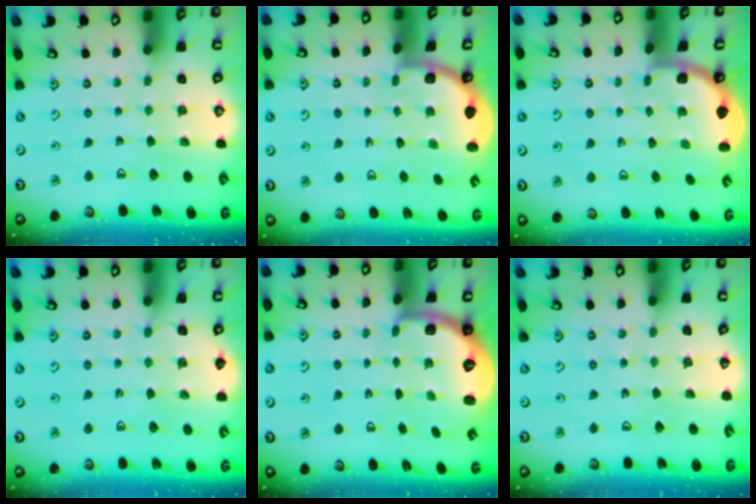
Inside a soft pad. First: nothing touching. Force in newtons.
{"total": 1.9, "press": 1.9, "slide": 0.0}
{"total": 1.9, "press": 1.9, "slide": 0.0}
{"total": 3.7, "press": 3.5, "slide": 1.1}
{"total": 2.1, "press": 1.9, "slide": 1.0}
{"total": 3.1, "press": 3.1, "slide": 0.3}